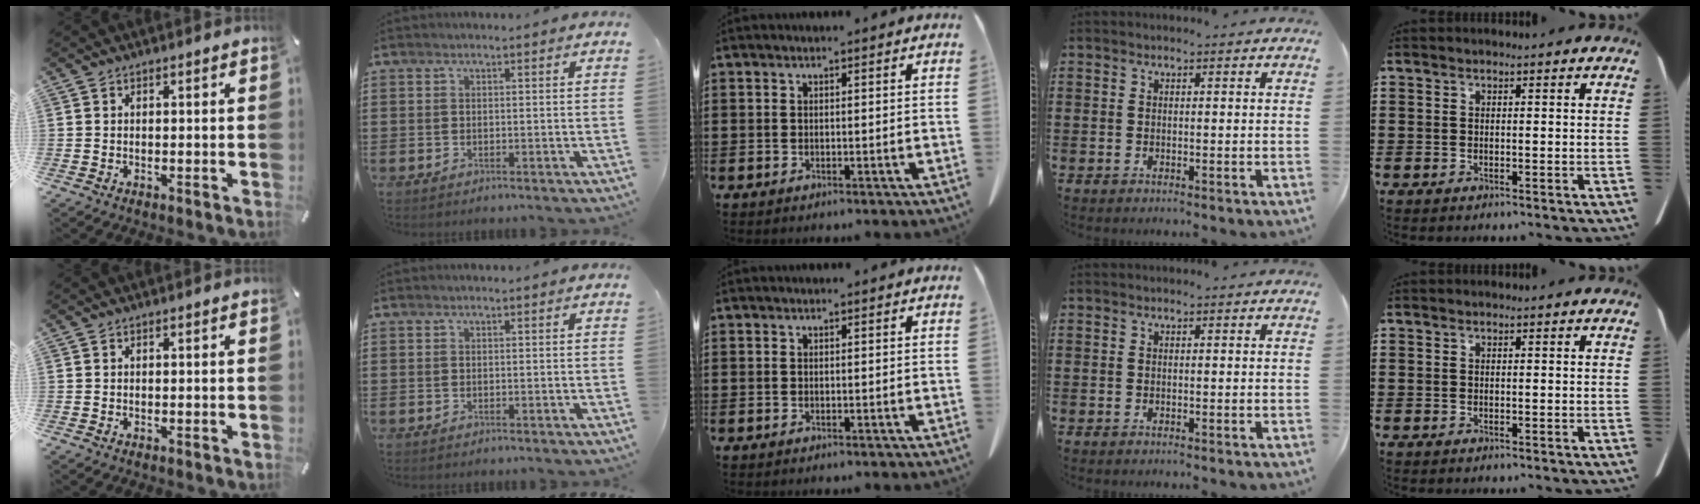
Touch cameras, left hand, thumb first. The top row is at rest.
{}